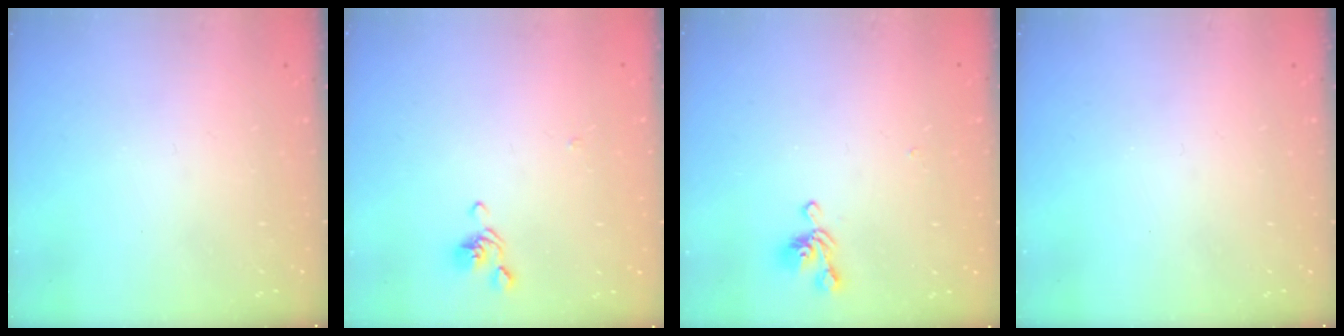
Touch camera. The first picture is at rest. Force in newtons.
{"total": 1.4, "press": 1.2, "slide": 0.6}
{"total": 3.3, "press": 3.3, "slide": 0.3}
{"total": 0.0}